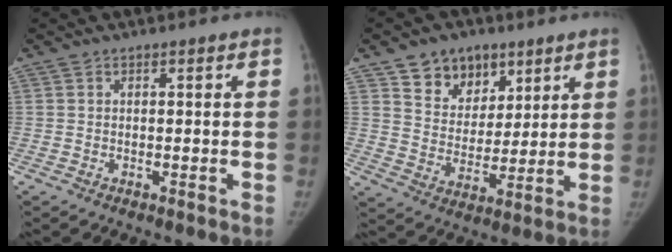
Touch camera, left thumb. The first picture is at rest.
{"total": 11.2, "force": [6.8, 8.0, 3.9], "torque": [-0.022, -0.036, 0.119]}